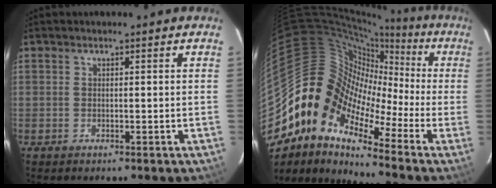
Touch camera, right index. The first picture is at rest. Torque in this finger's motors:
{"motor_torque": [0.37, -0.40, -0.04, -0.12]}